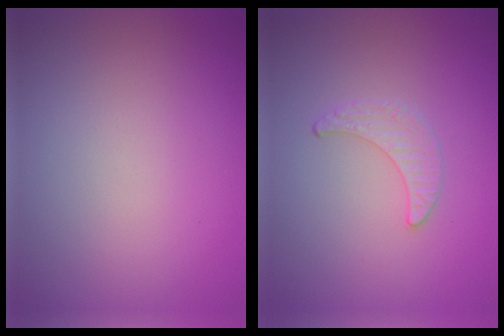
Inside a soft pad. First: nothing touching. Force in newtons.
{"total": 0.8, "press": 0.8, "slide": 0.2}